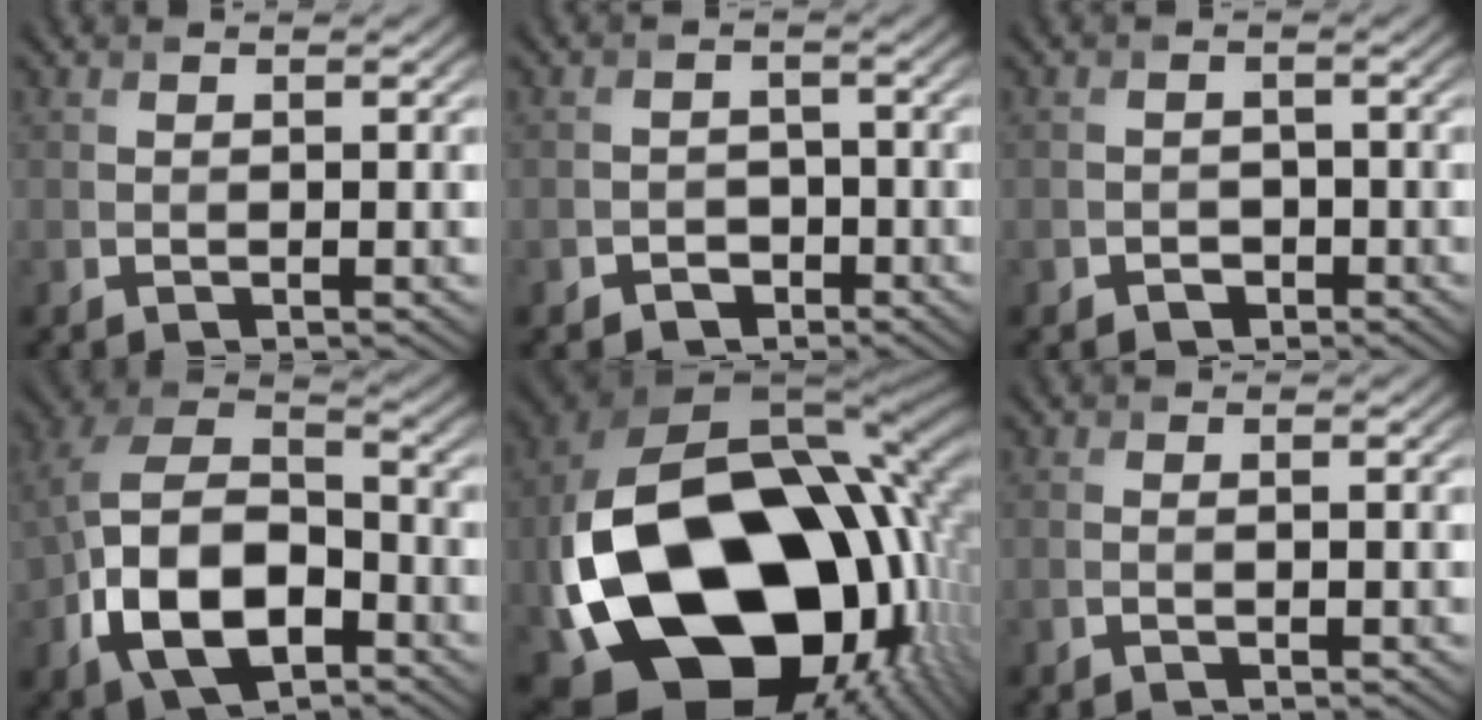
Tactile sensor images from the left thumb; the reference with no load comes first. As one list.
[{"total": 2.8, "force": [-1.8, 2.1, 0.1], "torque": [0.012, 0.004, -0.038]}, {"total": 1.7, "force": [-1.1, 1.3, -0.1], "torque": [0.010, -0.003, -0.021]}, {"total": 13.4, "force": [-4.0, 8.4, 9.7], "torque": [-0.230, -0.016, -0.082]}, {"total": 23.3, "force": [-4.2, 16.2, 16.2], "torque": [-0.391, -0.049, -0.035]}, {"total": 0.7, "force": [-0.4, 0.0, 0.6], "torque": [-0.014, -0.001, -0.008]}]